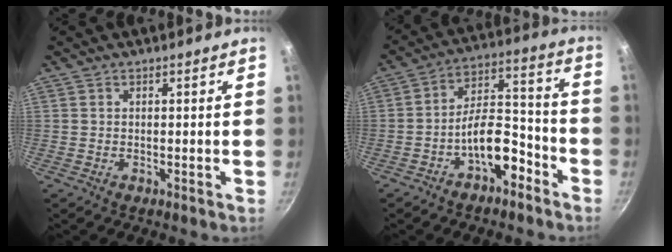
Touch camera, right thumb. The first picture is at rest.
{"total": 10.7, "force": [-5.8, 5.1, 7.4], "torque": [-0.092, 0.073, -0.090]}